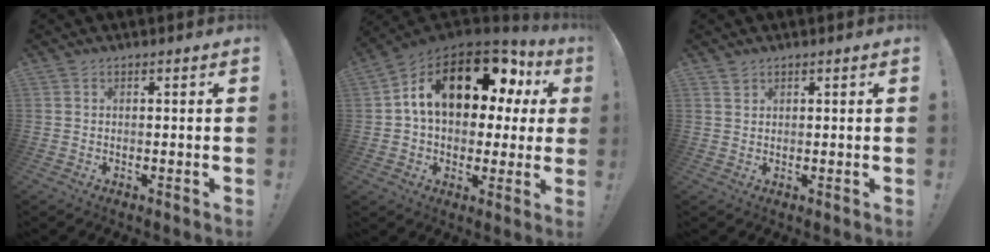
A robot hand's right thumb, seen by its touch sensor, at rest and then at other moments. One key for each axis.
{"total": 19.7, "fx": 7.7, "fy": 10.5, "fz": 14.8, "tx": -0.220, "ty": -0.028, "tz": 0.131}
{"total": 1.3, "fx": 1.1, "fy": 0.7, "fz": 0.4, "tx": 0.001, "ty": -0.005, "tz": 0.019}